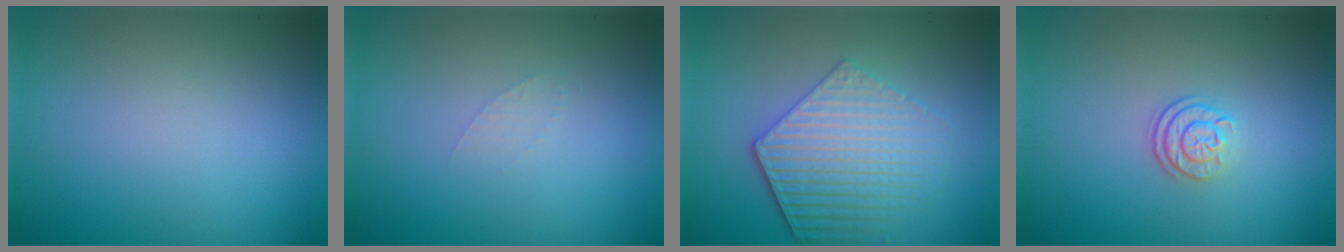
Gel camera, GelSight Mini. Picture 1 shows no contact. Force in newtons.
{"total": 0.7, "press": 0.7, "slide": 0.1}
{"total": 5.5, "press": 4.3, "slide": 3.5}
{"total": 2.5, "press": 1.8, "slide": 1.6}